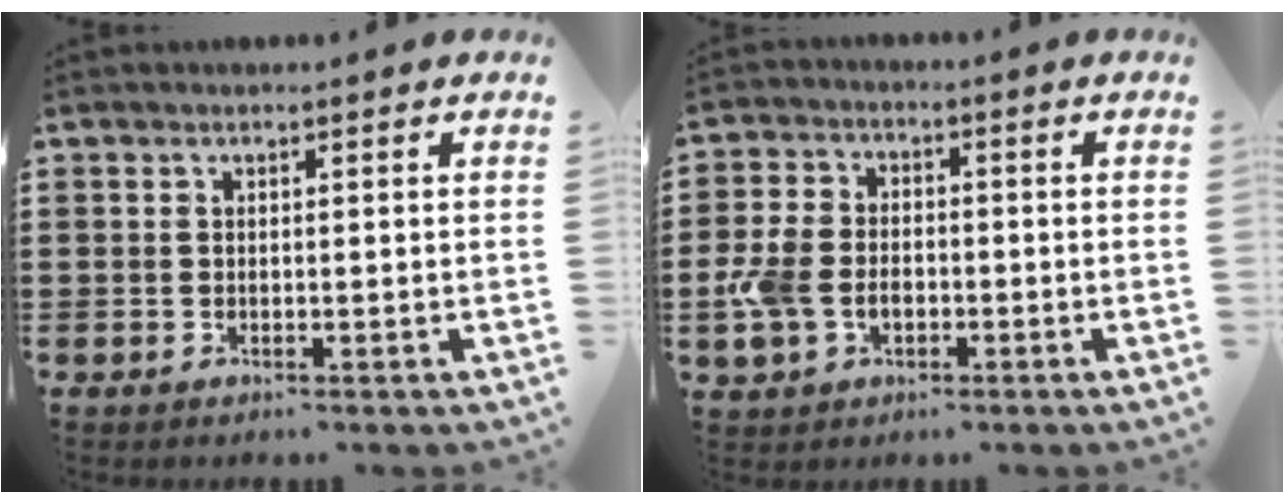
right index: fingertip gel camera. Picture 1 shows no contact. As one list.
[{"total": 5.9, "force": [-1.8, 4.1, 3.8], "torque": [-0.105, -0.002, -0.041]}]